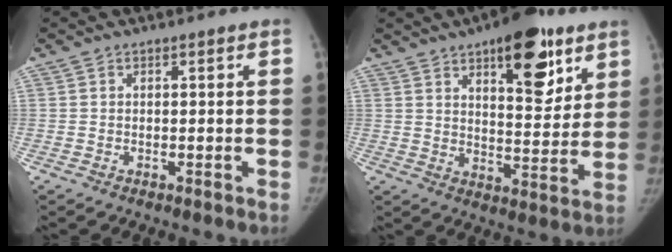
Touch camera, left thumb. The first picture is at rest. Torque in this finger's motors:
{"motor_torque": [0.79, -0.25, 1.49, -0.87, 0.39]}